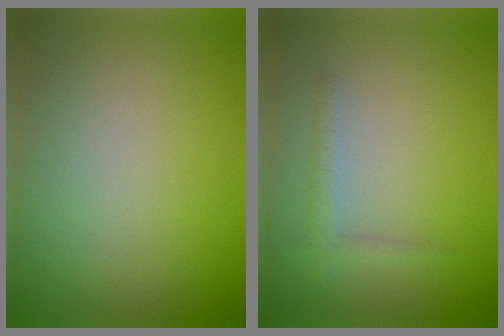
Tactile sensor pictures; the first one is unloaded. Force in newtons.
{"total": 1.4, "press": 1.4, "slide": 0.1}